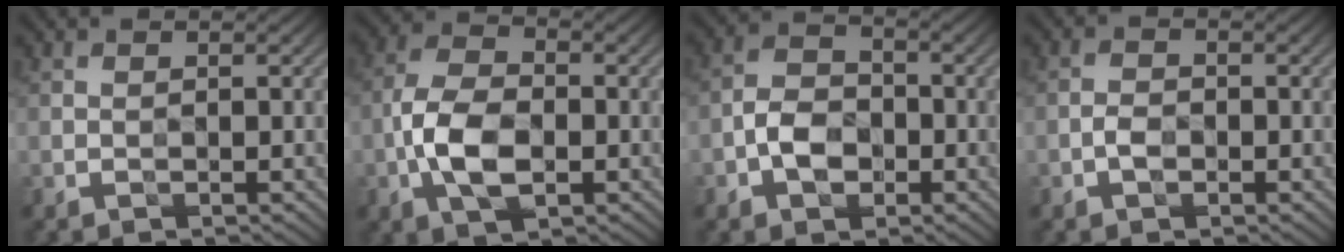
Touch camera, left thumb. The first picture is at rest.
{"total": 7.9, "force": [-2.0, 4.3, 6.3], "torque": [-0.138, 0.004, -0.048]}
{"total": 5.0, "force": [-1.8, 3.5, 3.2], "torque": [-0.062, 0.004, -0.041]}
{"total": 1.9, "force": [-0.8, 1.2, 1.3], "torque": [-0.025, 0.003, -0.020]}